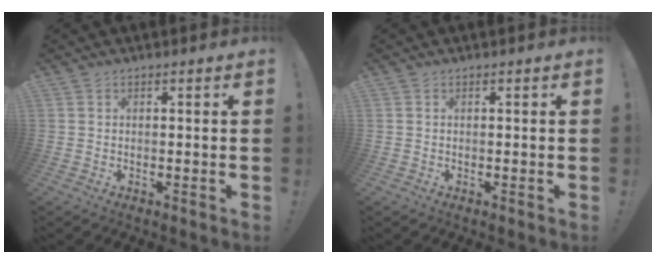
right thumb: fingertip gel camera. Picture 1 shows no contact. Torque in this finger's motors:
{"motor_torque": [-0.09, -0.12, -0.16, 0.09, -0.02]}